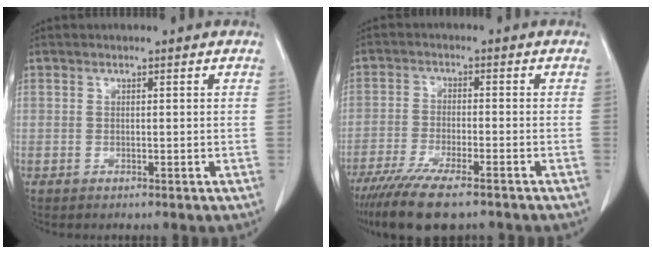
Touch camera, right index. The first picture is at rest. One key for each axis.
{"total": 11.1, "fx": -8.4, "fy": 1.8, "fz": 7.0, "tx": -0.116, "ty": -0.025, "tz": -0.137}